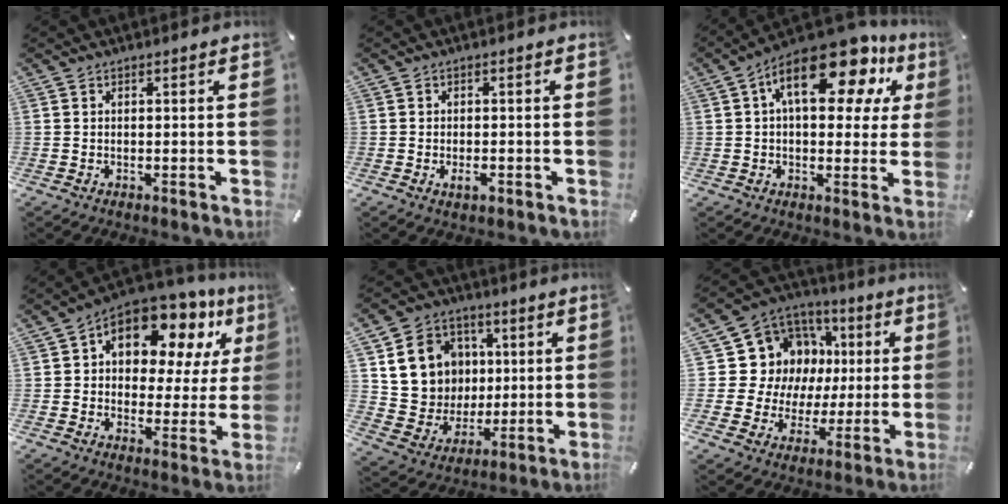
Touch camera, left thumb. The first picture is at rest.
{"total": 2.4, "force": [-0.9, 1.4, 1.8], "torque": [-0.038, 0.000, -0.017]}
{"total": 18.3, "force": [7.8, 8.6, 14.1], "torque": [-0.215, -0.037, 0.129]}
{"total": 12.7, "force": [7.8, 7.9, 6.2], "torque": [-0.098, -0.063, 0.139]}
{"total": 14.9, "force": [4.5, 13.4, 4.7], "torque": [-0.080, -0.009, 0.099]}
{"total": 13.9, "force": [2.3, 13.3, 3.5], "torque": [-0.063, -0.033, 0.071]}